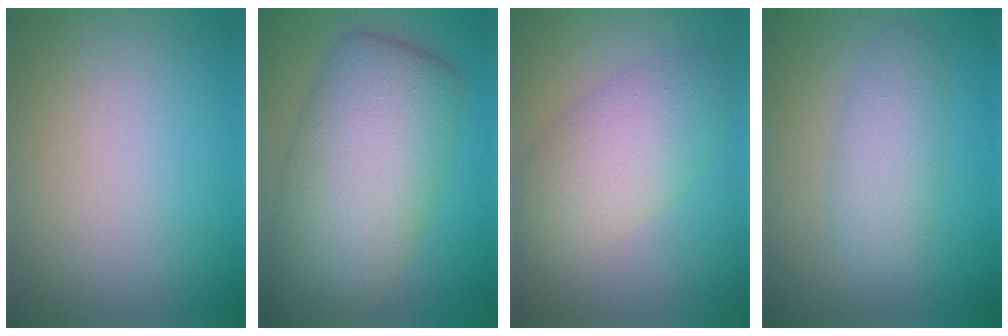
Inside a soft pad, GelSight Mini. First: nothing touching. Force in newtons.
{"total": 10.7, "press": 10.7, "slide": 0.3}
{"total": 5.3, "press": 5.3, "slide": 0.3}
{"total": 2.4, "press": 2.3, "slide": 0.1}